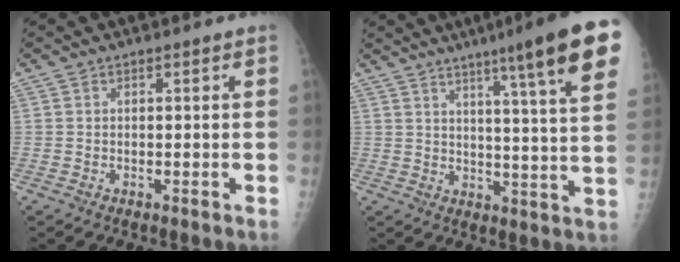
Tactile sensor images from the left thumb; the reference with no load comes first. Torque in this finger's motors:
{"motor_torque": [2.98, 2.03, 1.90, -0.87, 0.15]}